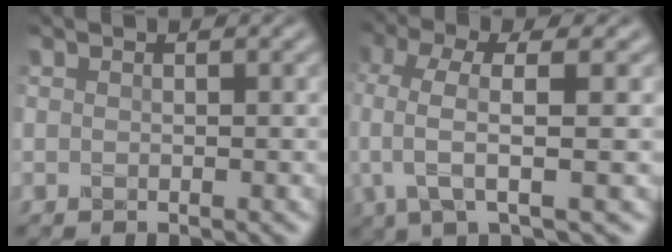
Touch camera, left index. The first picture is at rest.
{"total": 5.1, "force": [0.4, 1.2, 4.9], "torque": [-0.103, 0.003, 0.007]}